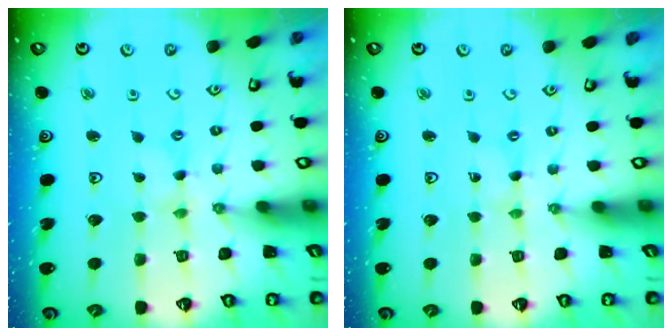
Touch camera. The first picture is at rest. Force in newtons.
{"total": 0.0}